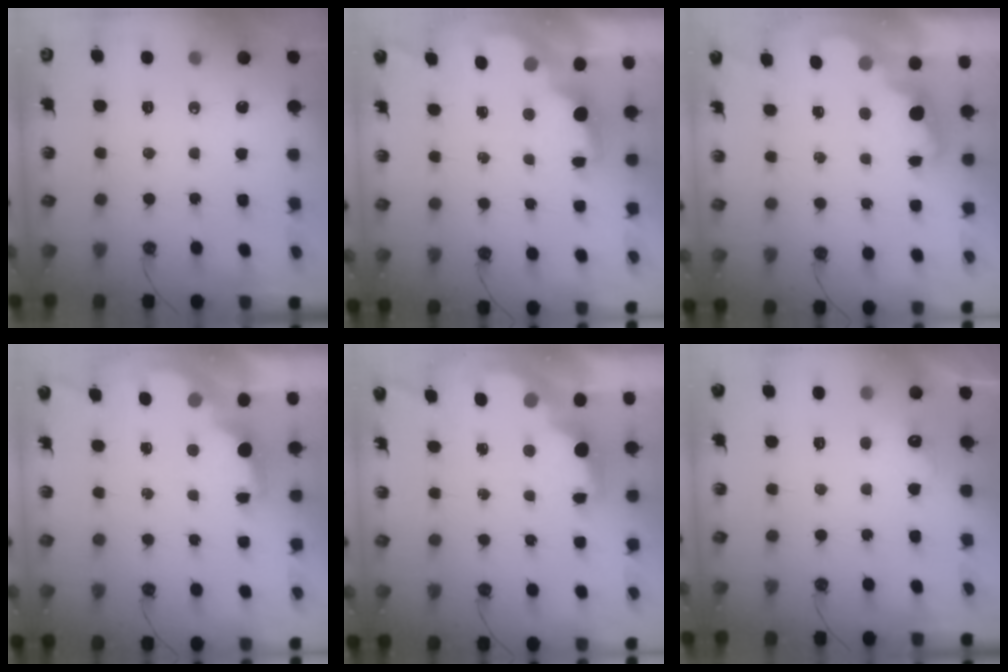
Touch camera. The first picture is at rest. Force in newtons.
{"total": 2.1, "press": 1.9, "slide": 0.8}
{"total": 2.3, "press": 2.2, "slide": 0.5}
{"total": 2.0, "press": 1.8, "slide": 0.8}
{"total": 3.6, "press": 3.5, "slide": 0.5}
{"total": 5.7, "press": 5.6, "slide": 1.3}